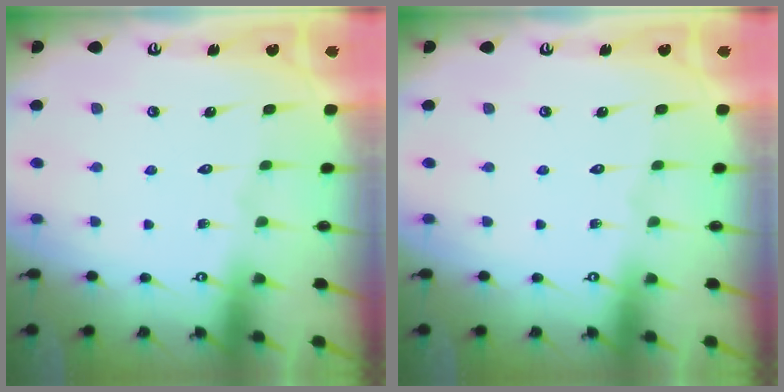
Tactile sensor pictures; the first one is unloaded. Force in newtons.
{"total": 0.0}